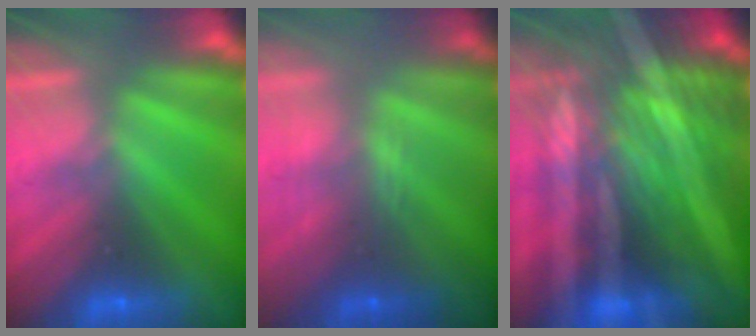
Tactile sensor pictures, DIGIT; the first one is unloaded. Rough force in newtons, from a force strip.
{"total": 2.6}
{"total": 8.7}